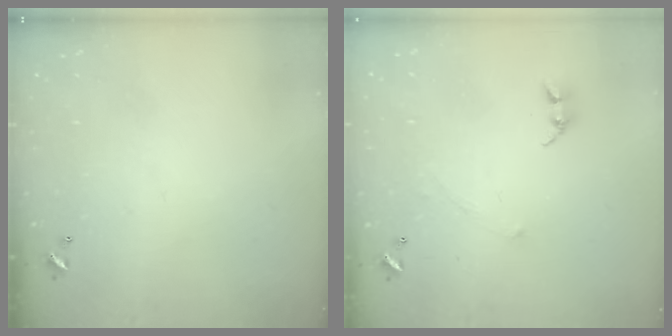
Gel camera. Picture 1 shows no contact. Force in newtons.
{"total": 0.7, "press": 0.6, "slide": 0.4}